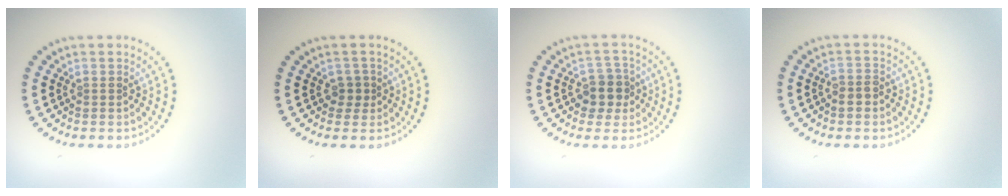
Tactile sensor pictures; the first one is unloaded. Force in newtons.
{"total": 1.2, "press": 1.0, "slide": 0.5}
{"total": 2.7, "press": 2.5, "slide": 1.1}
{"total": 1.6, "press": 1.4, "slide": 0.8}